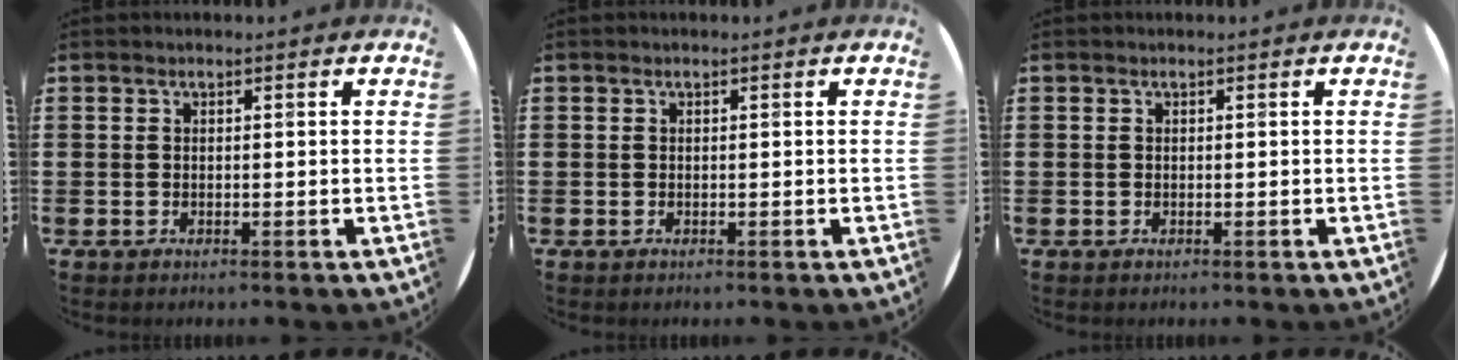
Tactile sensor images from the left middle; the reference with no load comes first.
{"total": 0.0}
{"total": 0.0}